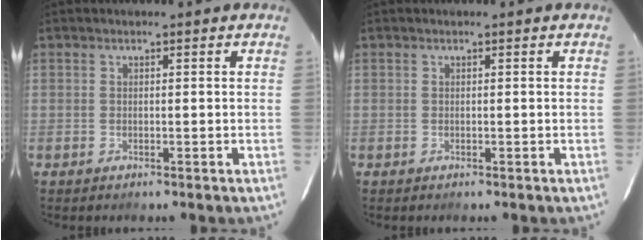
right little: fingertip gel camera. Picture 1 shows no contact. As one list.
[{"total": 0.0}]